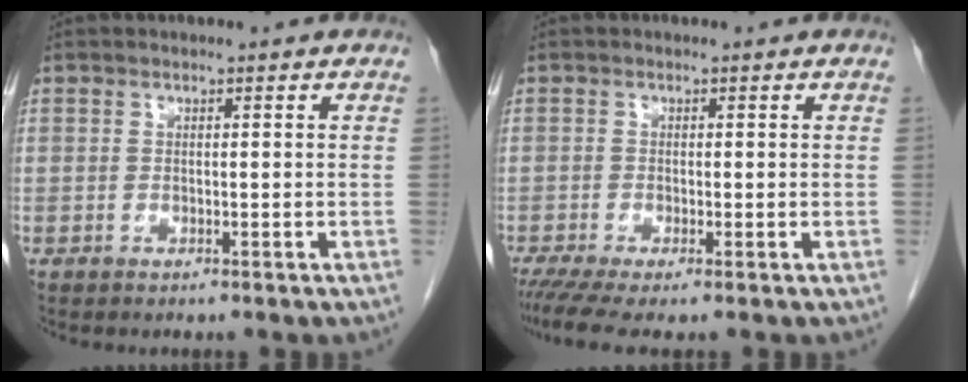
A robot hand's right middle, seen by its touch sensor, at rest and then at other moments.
{"total": 4.0, "force": [-2.8, 0.3, 2.9], "torque": [-0.048, -0.012, -0.051]}